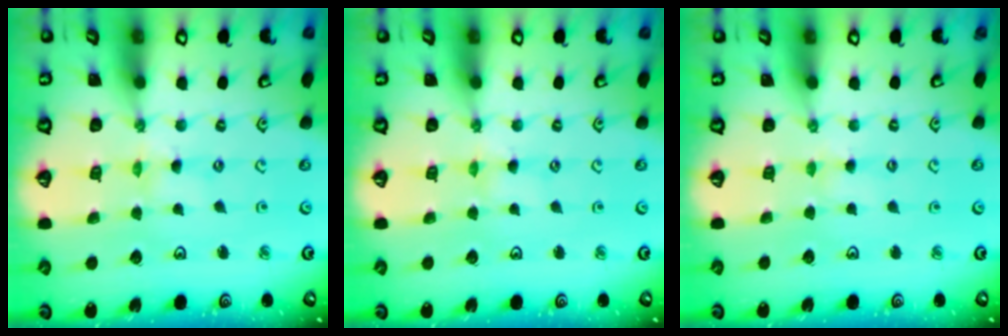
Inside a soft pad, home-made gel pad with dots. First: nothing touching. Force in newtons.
{"total": 1.2, "press": 1.1, "slide": 0.3}
{"total": 1.9, "press": 1.9, "slide": 0.2}